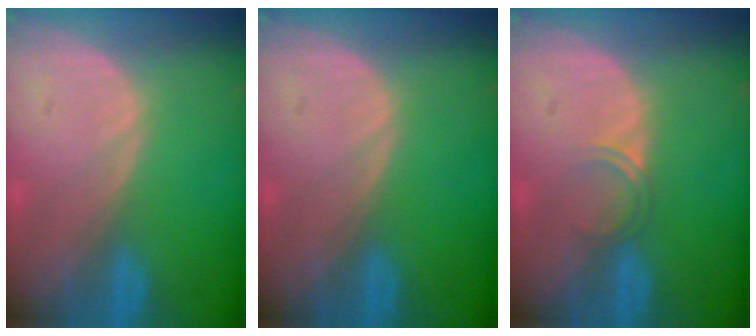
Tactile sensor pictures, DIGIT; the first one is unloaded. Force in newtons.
{"total": 0.0}
{"total": 1.8, "press": 1.5, "slide": 1.1}